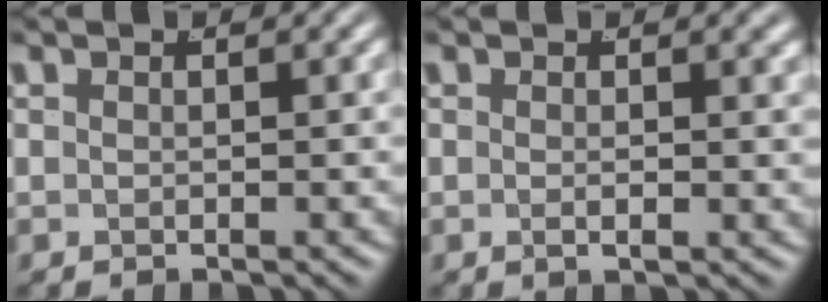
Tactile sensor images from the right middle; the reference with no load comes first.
{"total": 1.2, "force": [0.1, -0.2, 1.2], "torque": [-0.018, -0.006, 0.002]}